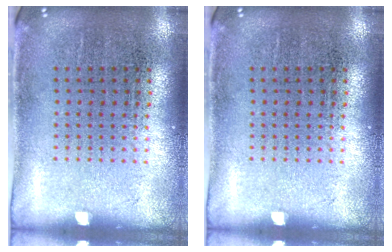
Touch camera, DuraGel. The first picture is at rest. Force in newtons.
{"total": 0.0}